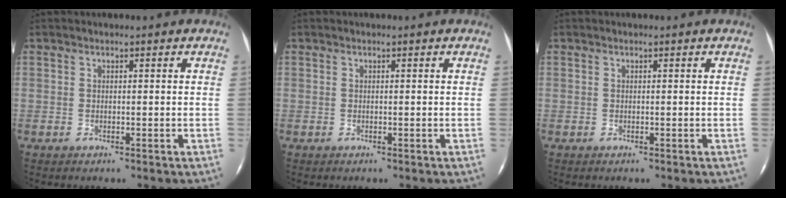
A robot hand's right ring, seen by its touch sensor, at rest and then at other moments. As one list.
[{"total": 0.0}, {"total": 0.0}]